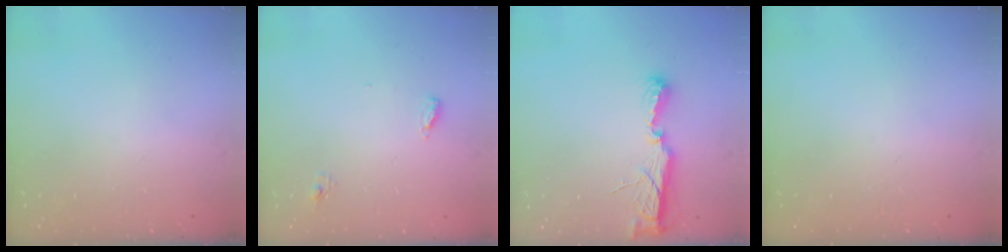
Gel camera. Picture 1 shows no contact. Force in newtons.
{"total": 4.7, "press": 4.5, "slide": 1.1}
{"total": 7.5, "press": 7.5, "slide": 0.4}
{"total": 0.0}